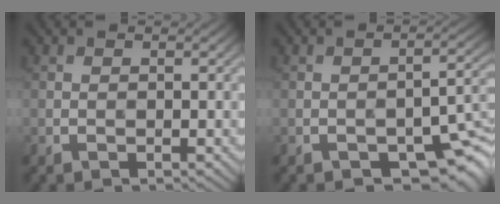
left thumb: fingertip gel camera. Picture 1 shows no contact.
{"total": 7.3, "force": [-4.4, 3.0, 5.0], "torque": [-0.057, -0.004, -0.060]}